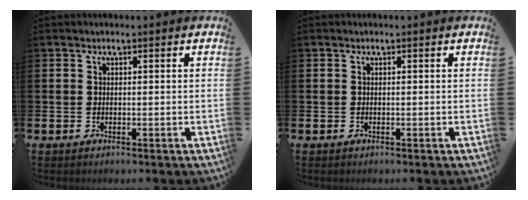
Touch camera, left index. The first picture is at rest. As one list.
[{"total": 0.0}]